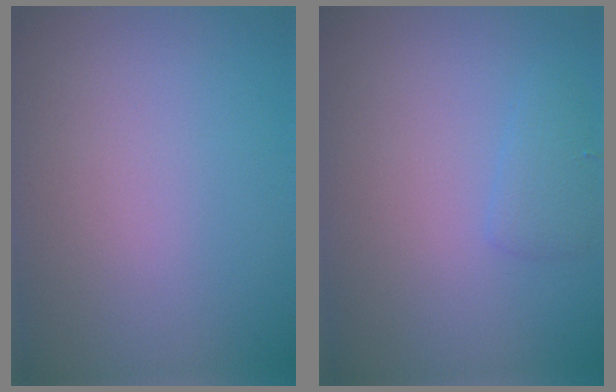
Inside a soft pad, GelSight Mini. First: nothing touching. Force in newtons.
{"total": 1.4, "press": 1.4, "slide": 0.1}